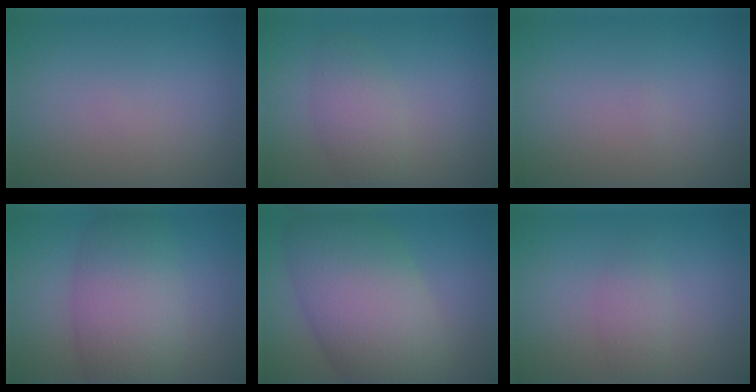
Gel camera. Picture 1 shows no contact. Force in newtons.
{"total": 2.7, "press": 2.7, "slide": 0.1}
{"total": 0.0}
{"total": 7.4, "press": 7.4, "slide": 0.3}
{"total": 10.6, "press": 10.6, "slide": 0.8}
{"total": 1.5, "press": 1.5, "slide": 0.0}